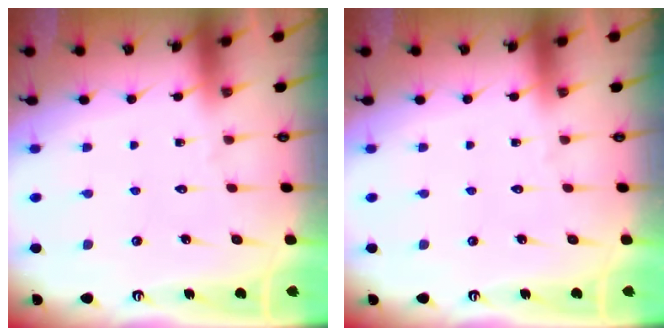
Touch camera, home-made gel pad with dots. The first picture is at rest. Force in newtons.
{"total": 0.0}